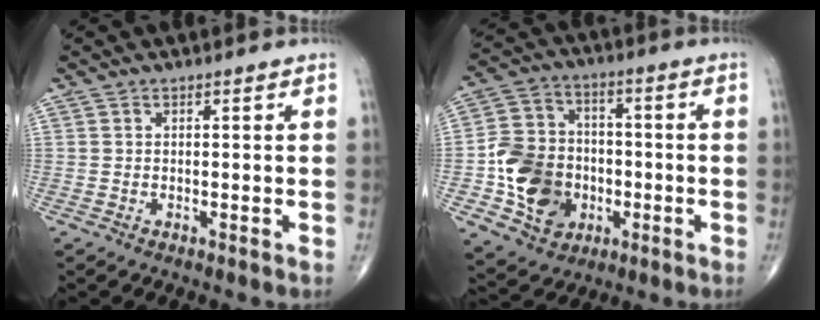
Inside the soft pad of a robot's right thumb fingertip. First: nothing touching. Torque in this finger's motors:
{"motor_torque": [1.56, 2.17, 0.67, -0.46, 0.24]}